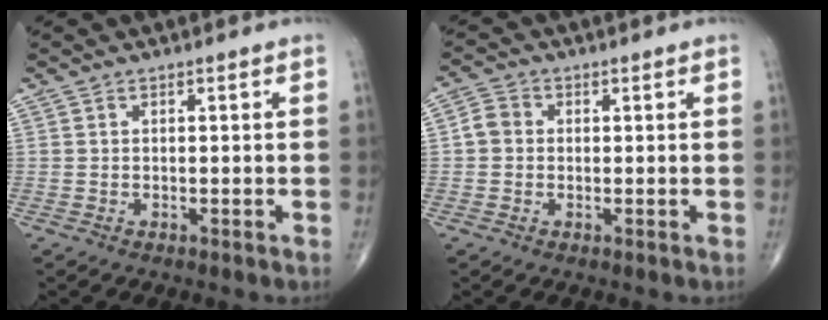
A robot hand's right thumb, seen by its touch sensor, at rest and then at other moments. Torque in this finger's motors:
{"motor_torque": [-0.34, 0.26, 0.18, -0.01, -0.04]}